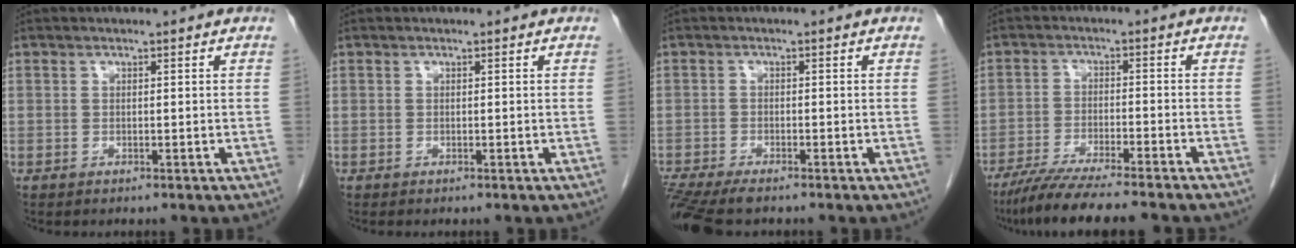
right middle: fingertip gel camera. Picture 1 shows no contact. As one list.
[{"total": 0.0}, {"total": 8.0, "force": [-6.4, 1.6, 4.4], "torque": [-0.082, -0.016, -0.112]}, {"total": 11.8, "force": [-10.1, 0.1, 6.2], "torque": [-0.089, -0.029, -0.160]}]